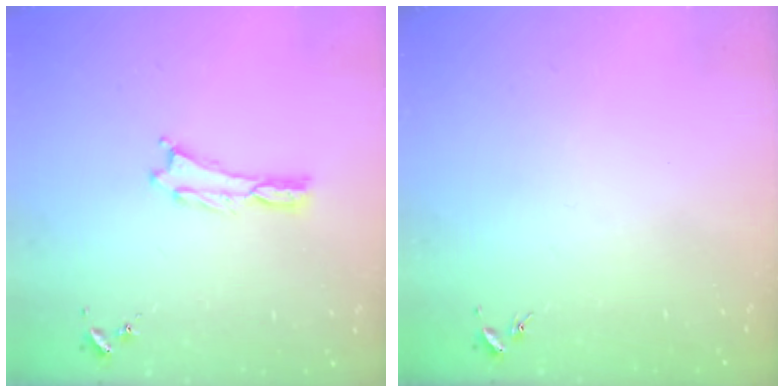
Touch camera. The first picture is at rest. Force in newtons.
{"total": 0.0}